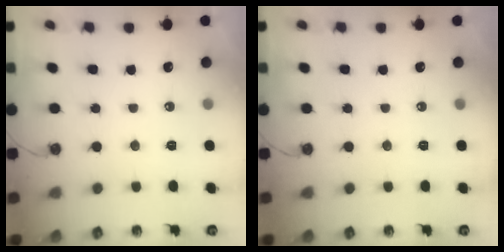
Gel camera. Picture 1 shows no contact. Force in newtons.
{"total": 0.0}